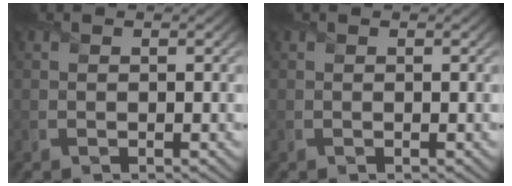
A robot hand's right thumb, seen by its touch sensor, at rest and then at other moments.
{"total": 0.0}